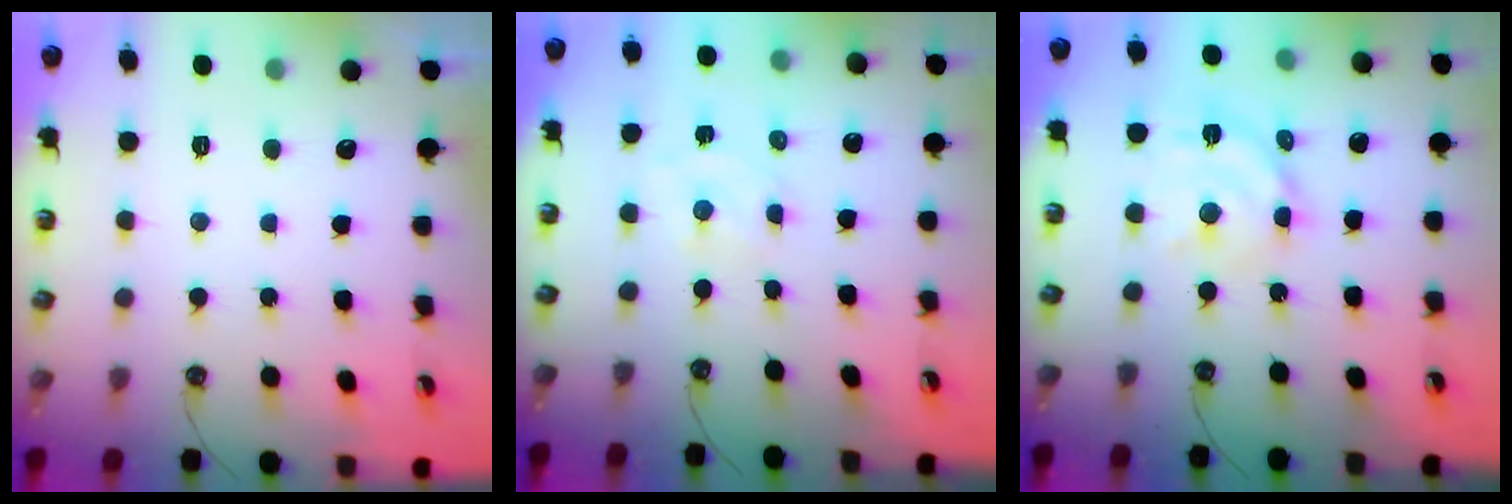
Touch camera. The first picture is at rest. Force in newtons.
{"total": 2.6, "press": 2.6, "slide": 0.1}
{"total": 11.7, "press": 11.7, "slide": 0.9}